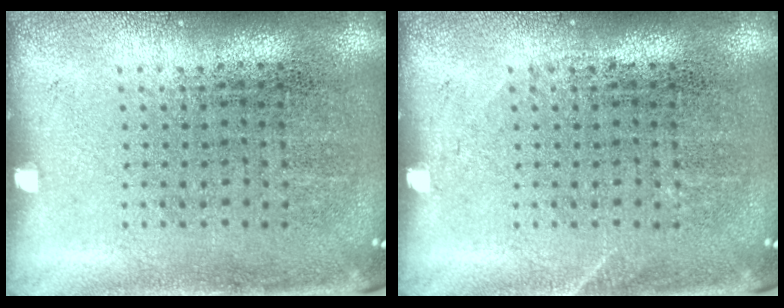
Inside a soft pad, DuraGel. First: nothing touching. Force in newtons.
{"total": 0.7, "press": 0.6, "slide": 0.2}